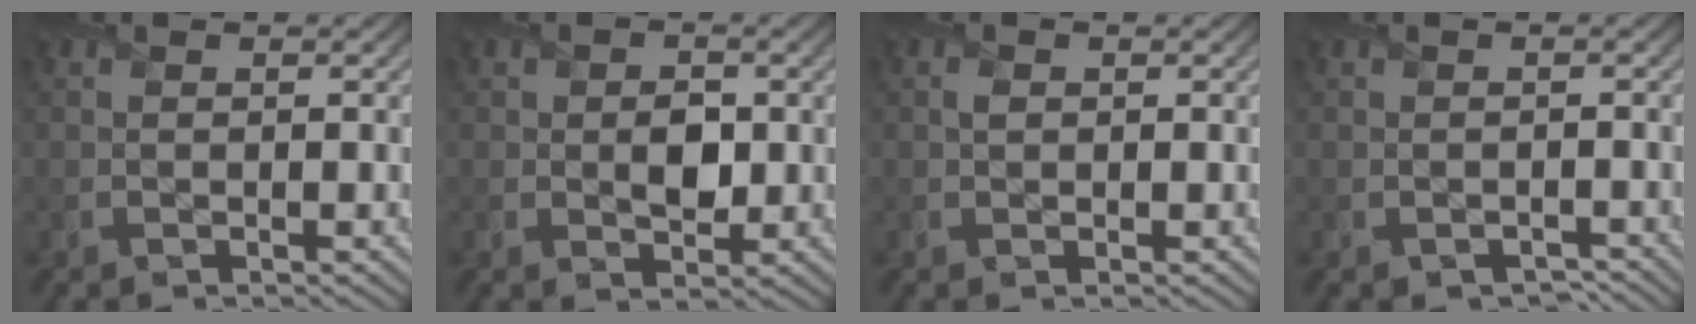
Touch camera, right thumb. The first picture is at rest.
{"total": 2.9, "force": [-0.1, 2.1, 2.0], "torque": [-0.033, -0.009, 0.000]}
{"total": 0.7, "force": [0.1, 0.7, 0.2], "torque": [-0.003, -0.003, 0.002]}
{"total": 1.2, "force": [-1.1, 0.5, 0.2], "torque": [0.000, -0.010, -0.016]}